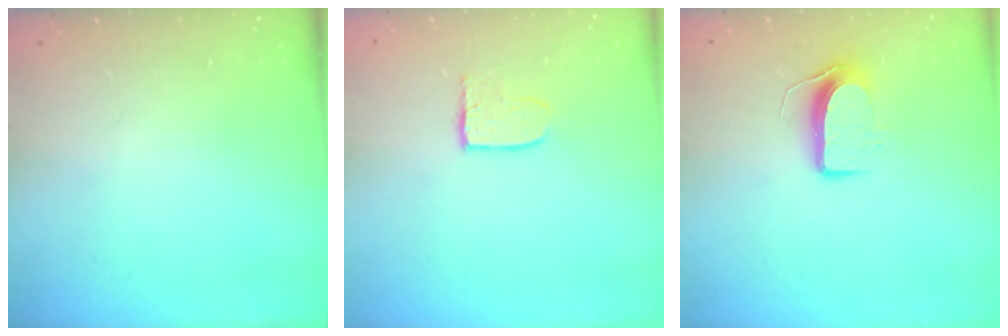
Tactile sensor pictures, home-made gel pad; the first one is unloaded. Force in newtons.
{"total": 5.0, "press": 5.0, "slide": 0.4}
{"total": 8.7, "press": 8.7, "slide": 0.7}